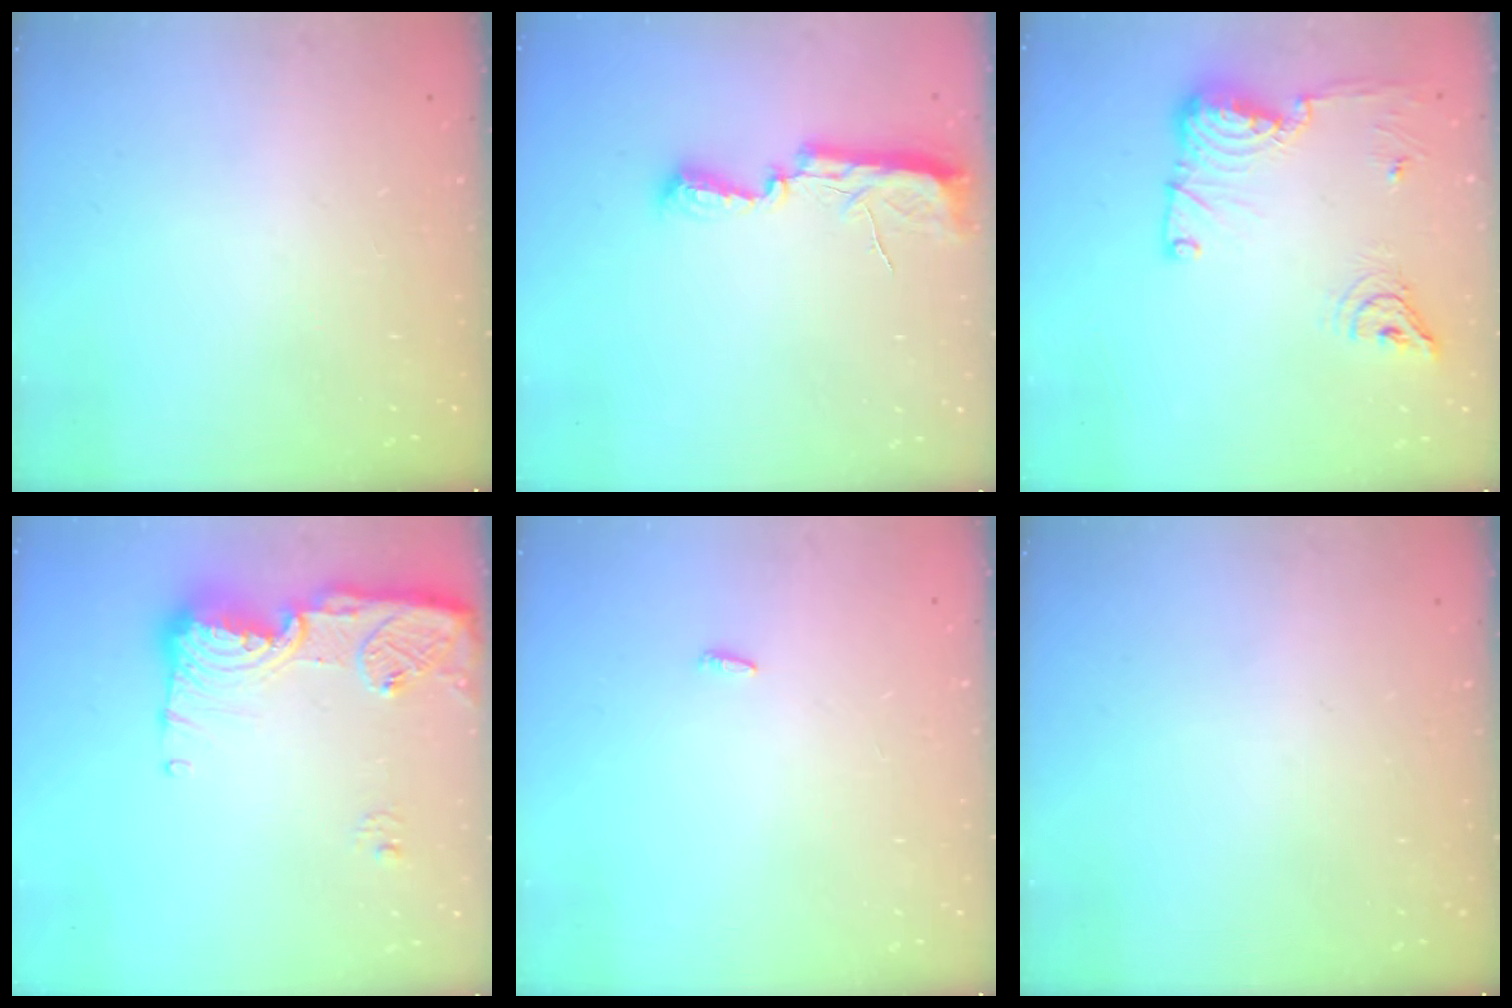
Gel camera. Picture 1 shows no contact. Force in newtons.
{"total": 10.5, "press": 9.1, "slide": 5.2}
{"total": 14.7, "press": 14.6, "slide": 2.1}
{"total": 15.8, "press": 15.7, "slide": 1.4}
{"total": 2.1, "press": 1.9, "slide": 0.7}
{"total": 0.0}